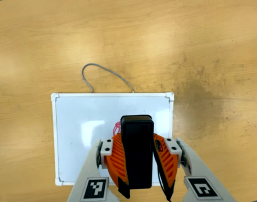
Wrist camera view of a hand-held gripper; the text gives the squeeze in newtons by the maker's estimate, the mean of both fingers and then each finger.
{"total": 7.4, "left": 6.4, "right": 8.3}